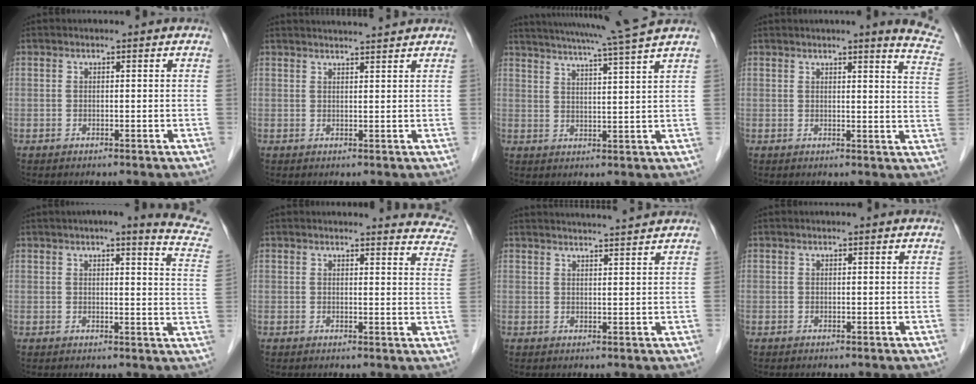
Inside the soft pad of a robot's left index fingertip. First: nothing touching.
{"total": 6.5, "force": [6.2, -0.5, 1.8], "torque": [-0.028, 0.020, 0.077]}
{"total": 13.3, "force": [11.4, -2.0, 6.5], "torque": [-0.116, -0.017, 0.152]}
{"total": 8.8, "force": [7.5, -0.2, 4.5], "torque": [-0.039, -0.042, 0.053]}
{"total": 11.9, "force": [10.1, 0.8, 6.2], "torque": [-0.064, -0.033, 0.086]}
{"total": 12.9, "force": [12.4, 2.4, 2.5], "torque": [0.009, -0.059, 0.096]}
{"total": 7.8, "force": [7.4, -0.6, 2.2], "torque": [-0.035, 0.017, 0.095]}
{"total": 0.0}